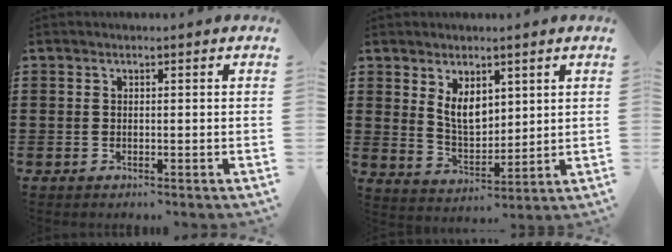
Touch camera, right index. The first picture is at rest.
{"total": 5.7, "force": [2.8, 3.4, 3.6], "torque": [-0.074, 0.001, 0.051]}